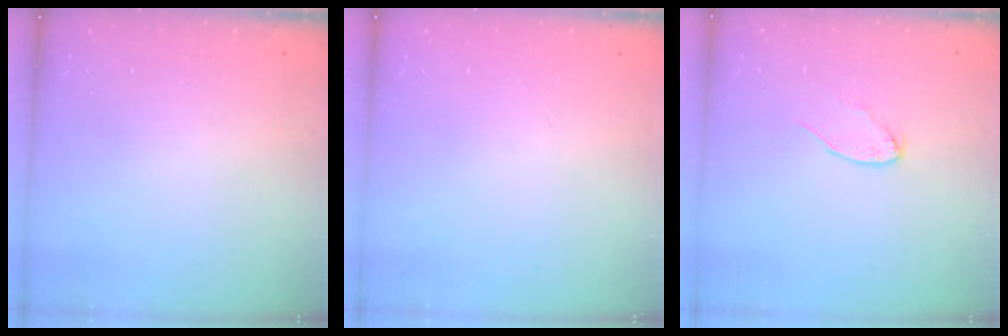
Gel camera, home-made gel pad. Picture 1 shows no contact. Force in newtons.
{"total": 0.0}
{"total": 5.2, "press": 5.2, "slide": 0.4}